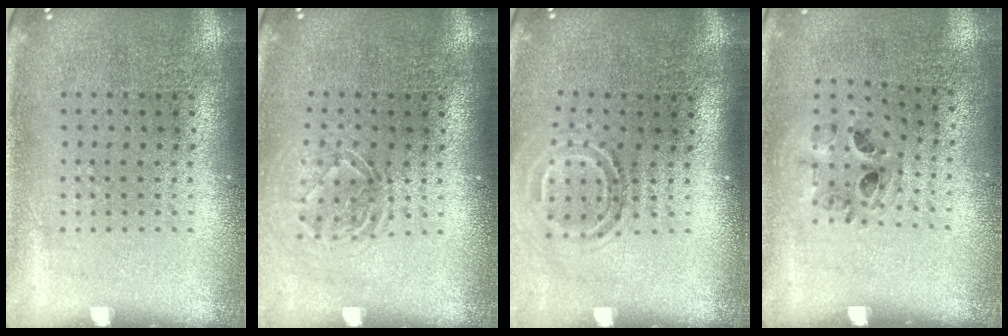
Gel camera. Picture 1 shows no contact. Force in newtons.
{"total": 1.6, "press": 1.3, "slide": 1.1}
{"total": 1.7, "press": 1.1, "slide": 1.2}
{"total": 0.9, "press": 0.8, "slide": 0.2}